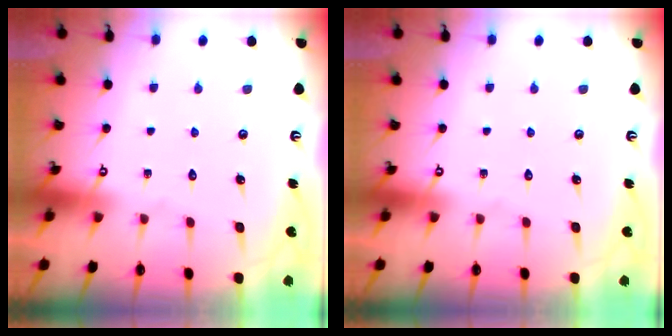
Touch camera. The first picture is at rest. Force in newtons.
{"total": 0.0}